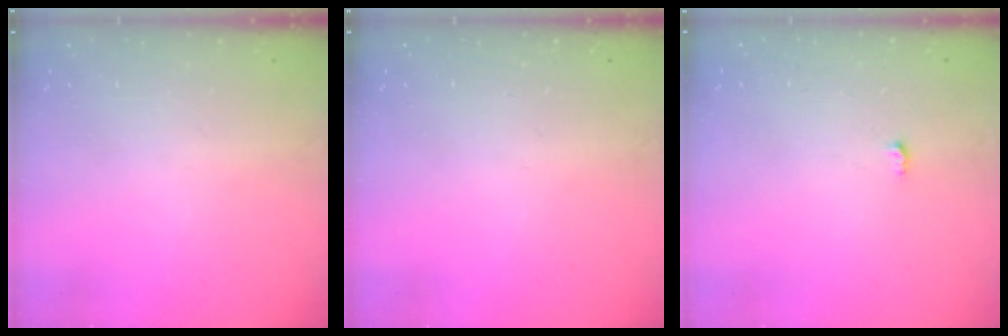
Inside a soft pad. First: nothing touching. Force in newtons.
{"total": 0.0}
{"total": 3.0, "press": 3.0, "slide": 0.2}